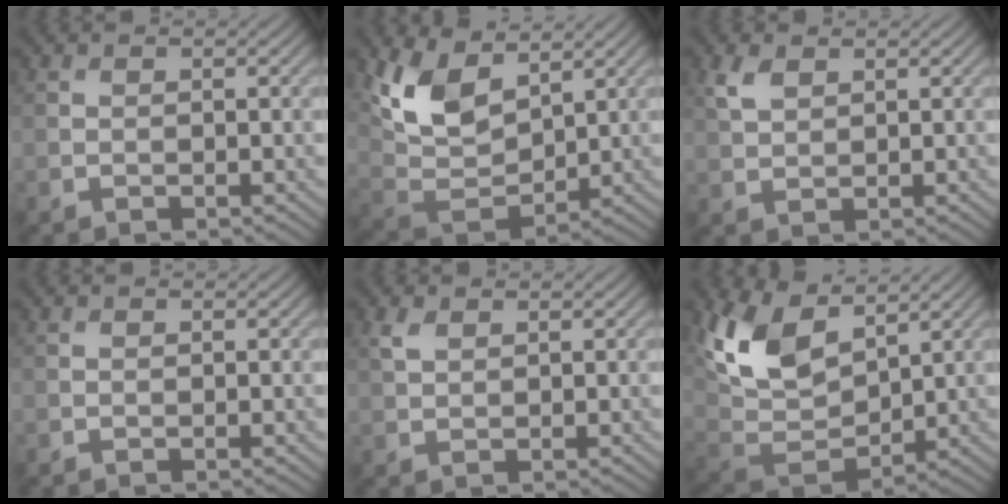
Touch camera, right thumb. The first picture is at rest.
{"total": 9.8, "force": [5.1, 5.2, 6.5], "torque": [-0.156, -0.004, 0.104]}
{"total": 2.8, "force": [1.6, 1.5, 1.7], "torque": [-0.046, 0.002, 0.034]}
{"total": 0.0}
{"total": 1.9, "force": [1.1, 1.0, 1.1], "torque": [-0.032, 0.002, 0.025]}
{"total": 12.0, "force": [6.0, 6.4, 8.2], "torque": [-0.204, 0.008, 0.118]}